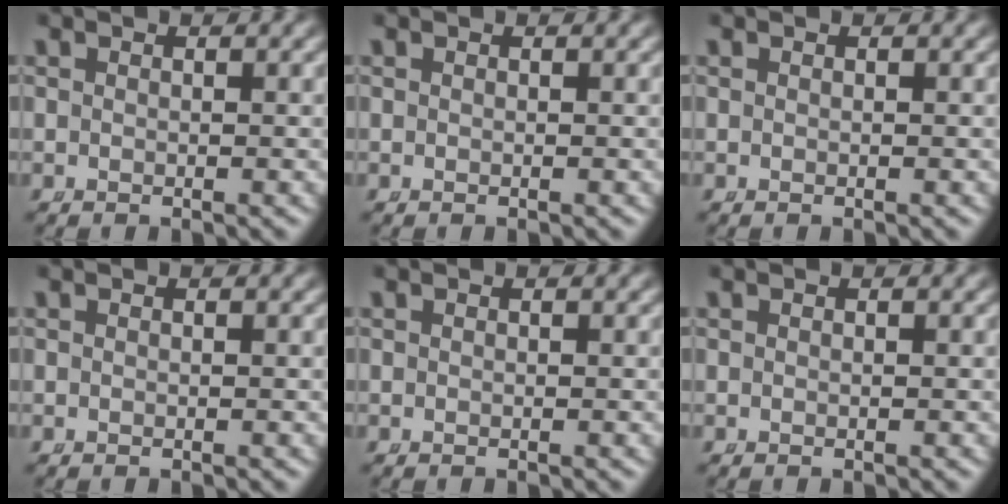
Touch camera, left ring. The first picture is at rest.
{"total": 0.0}
{"total": 0.0}
{"total": 0.0}
{"total": 0.0}
{"total": 0.0}